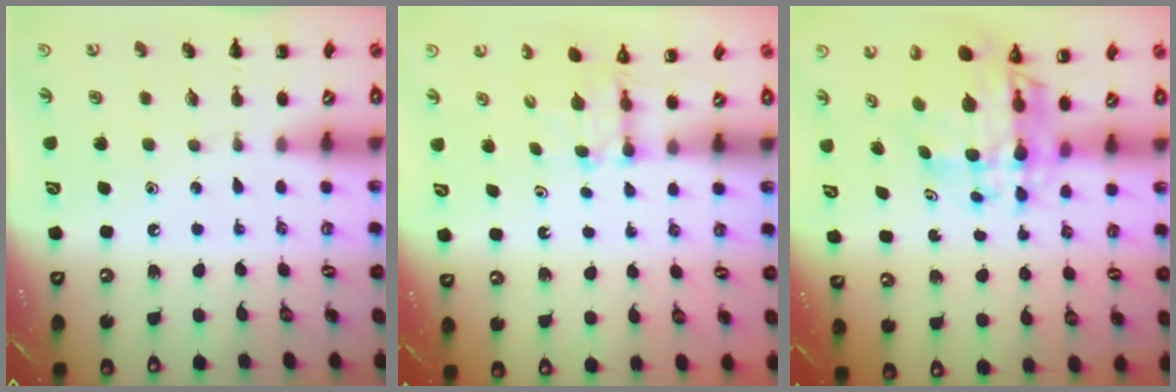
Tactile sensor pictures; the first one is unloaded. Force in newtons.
{"total": 2.8, "press": 2.6, "slide": 1.1}
{"total": 9.3, "press": 8.9, "slide": 2.9}